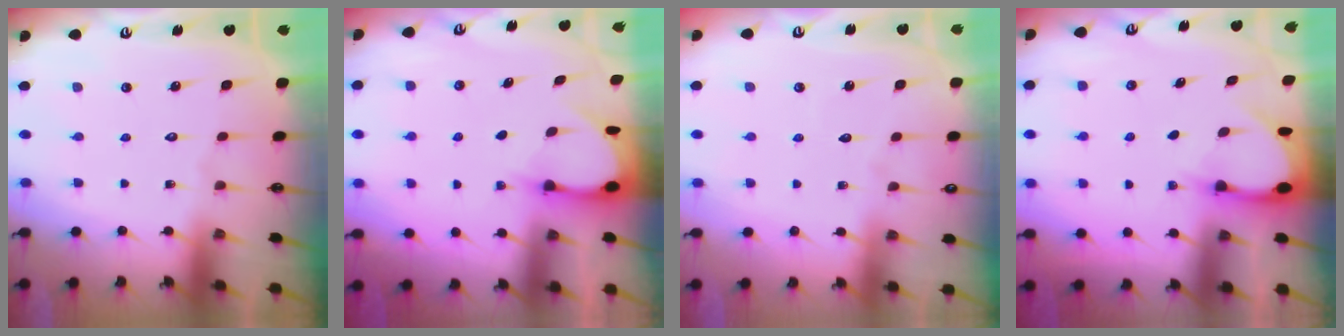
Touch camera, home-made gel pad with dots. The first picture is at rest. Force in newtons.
{"total": 3.3, "press": 3.2, "slide": 0.4}
{"total": 2.8, "press": 2.8, "slide": 0.2}
{"total": 3.1, "press": 3.1, "slide": 0.3}